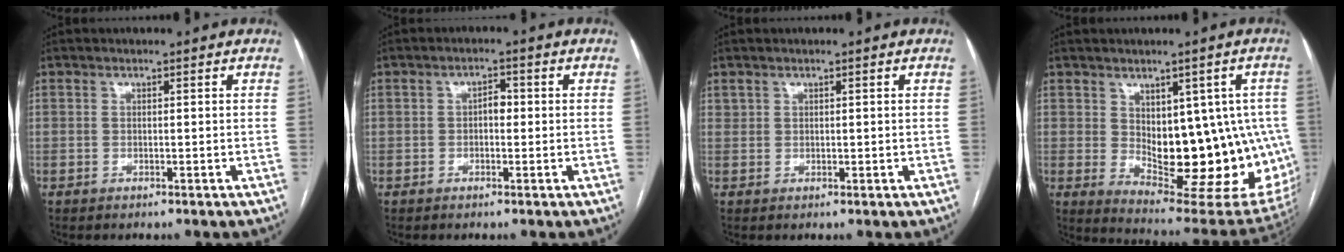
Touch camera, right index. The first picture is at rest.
{"total": 2.1, "force": [-0.1, 1.2, 1.7], "torque": [-0.022, 0.009, -0.004]}
{"total": 1.0, "force": [0.7, 0.6, 0.3], "torque": [0.002, 0.001, 0.013]}
{"total": 19.0, "force": [-0.7, 8.4, 17.0], "torque": [-0.159, 0.004, 0.020]}